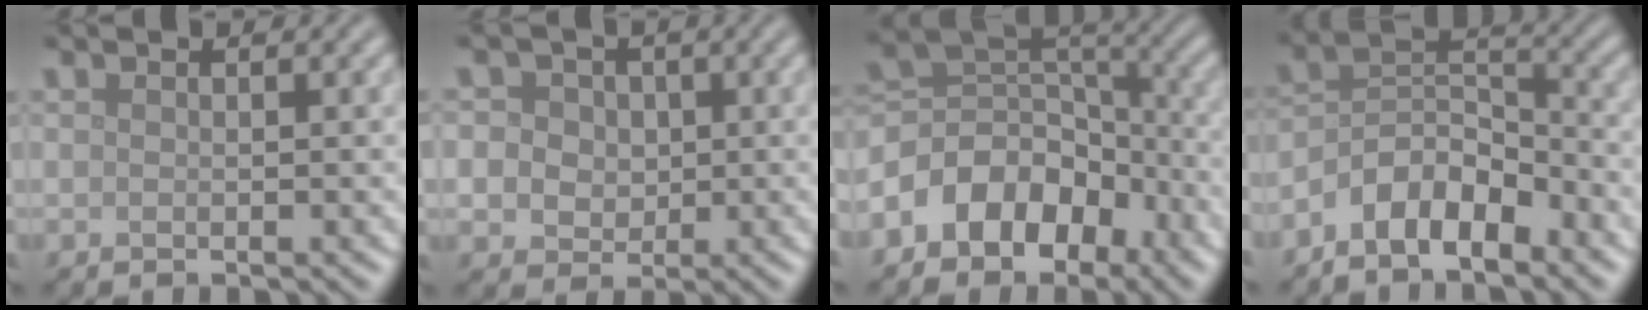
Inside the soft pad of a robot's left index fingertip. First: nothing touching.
{"total": 7.6, "force": [2.1, 6.5, 3.3], "torque": [-0.052, 0.034, 0.007]}
{"total": 7.5, "force": [-4.0, 5.1, 3.8], "torque": [-0.046, 0.012, -0.087]}
{"total": 6.2, "force": [-4.3, 2.7, 3.6], "torque": [-0.055, 0.013, -0.086]}